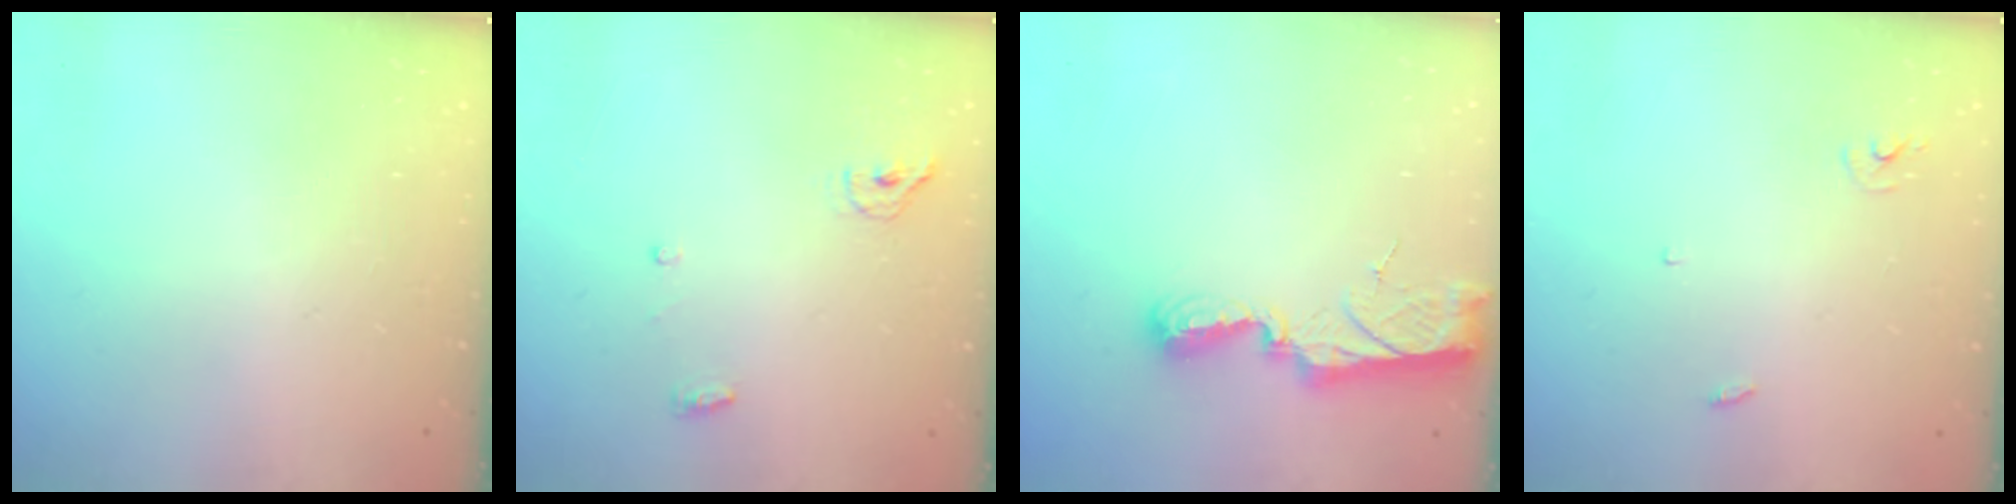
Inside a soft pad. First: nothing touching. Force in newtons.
{"total": 4.4, "press": 4.3, "slide": 1.1}
{"total": 9.8, "press": 9.7, "slide": 0.9}
{"total": 2.4, "press": 2.4, "slide": 0.2}